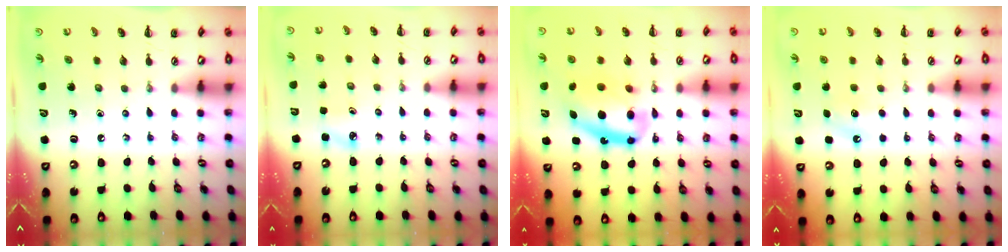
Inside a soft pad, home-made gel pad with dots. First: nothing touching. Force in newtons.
{"total": 3.6, "press": 3.4, "slide": 1.1}
{"total": 12.5, "press": 12.1, "slide": 3.1}
{"total": 4.5, "press": 4.4, "slide": 1.3}